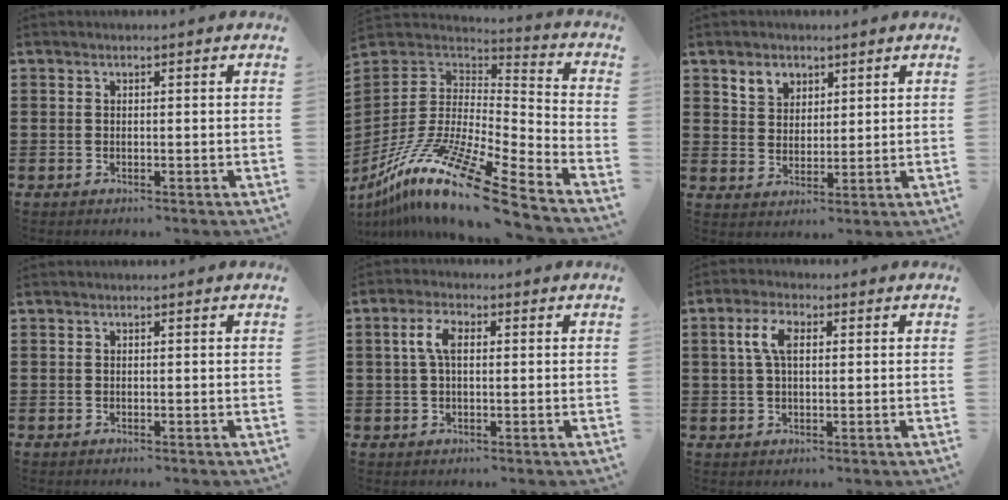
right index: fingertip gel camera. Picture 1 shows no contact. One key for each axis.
{"total": 16.0, "fx": -11.2, "fy": 1.7, "fz": 11.4, "tx": -0.228, "ty": 0.018, "tz": -0.212}
{"total": 3.8, "fx": 2.5, "fy": 2.8, "fz": 0.7, "tx": -0.027, "ty": 0.012, "tz": 0.046}
{"total": 0.0}
{"total": 4.2, "fx": 0.6, "fy": 1.9, "fz": 3.7, "tx": -0.084, "ty": 0.009, "tz": 0.006}
{"total": 4.9, "fx": 1.1, "fy": 2.3, "fz": 4.2, "tx": -0.089, "ty": 0.013, "tz": 0.017}